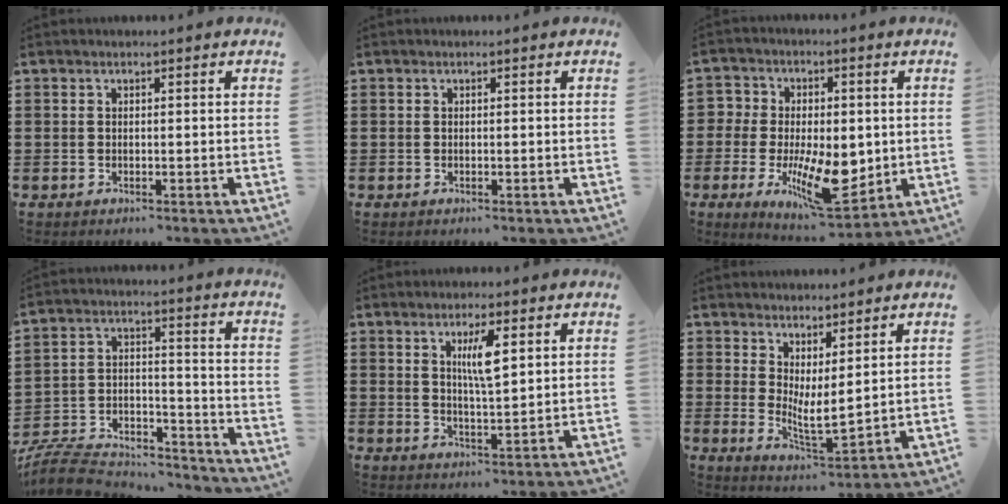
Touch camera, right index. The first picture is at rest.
{"total": 0.0}
{"total": 11.0, "force": [-2.4, 6.8, 8.3], "torque": [-0.161, 0.009, -0.038]}
{"total": 8.6, "force": [-8.1, 1.9, 2.2], "torque": [-0.047, 0.012, -0.161]}
{"total": 5.0, "force": [1.9, 1.1, 4.5], "torque": [-0.087, 0.004, 0.028]}
{"total": 4.2, "force": [2.0, 1.2, 3.5], "torque": [-0.073, -0.012, 0.040]}